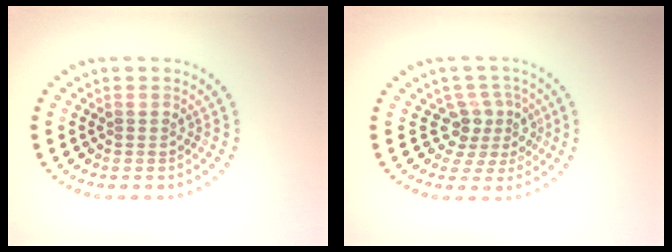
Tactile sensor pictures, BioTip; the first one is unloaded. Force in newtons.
{"total": 3.1, "press": 2.3, "slide": 2.1}